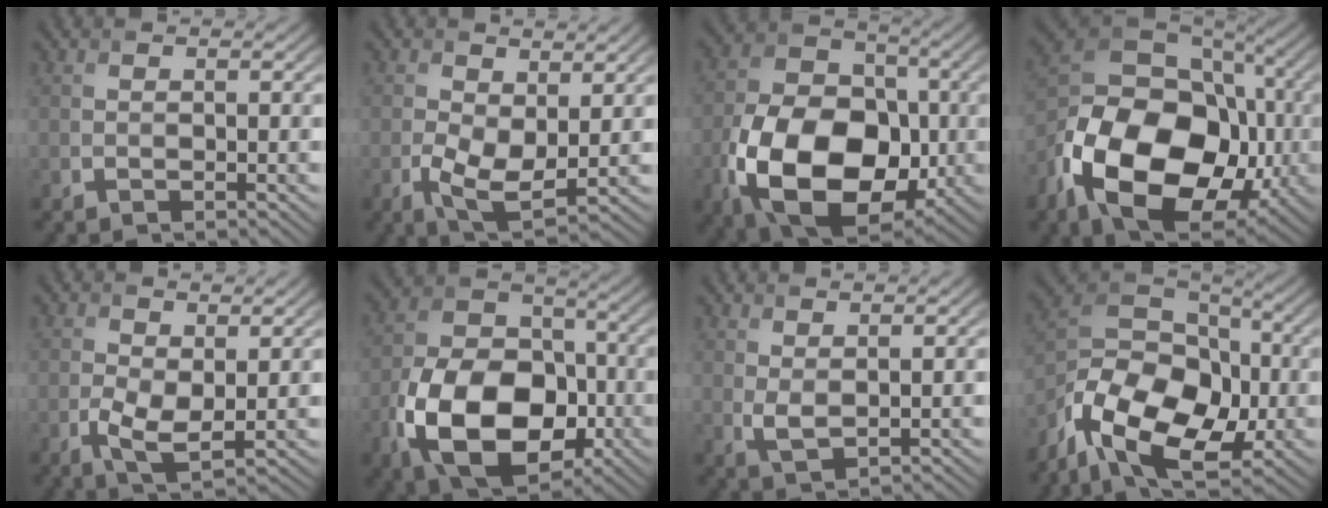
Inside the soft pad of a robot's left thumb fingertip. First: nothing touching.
{"total": 5.9, "force": [0.0, 3.3, 4.8], "torque": [-0.112, -0.012, 0.002]}
{"total": 16.7, "force": [-4.8, 11.3, 11.3], "torque": [-0.221, -0.043, -0.084]}
{"total": 20.3, "force": [-5.7, 13.9, 13.7], "torque": [-0.285, -0.041, -0.094]}
{"total": 4.4, "force": [-0.3, 2.3, 3.8], "torque": [-0.093, -0.010, -0.002]}
{"total": 15.4, "force": [-5.4, 10.2, 10.2], "torque": [-0.202, -0.035, -0.106]}
{"total": 2.1, "force": [1.1, 0.8, 1.6], "torque": [-0.040, -0.004, 0.024]}
{"total": 14.9, "force": [-6.4, 9.1, 9.9], "torque": [-0.212, -0.023, -0.134]}